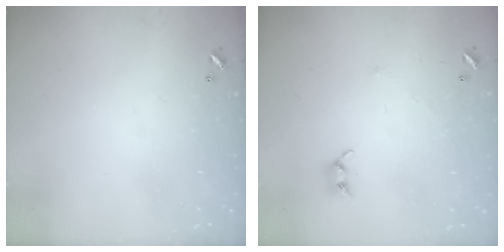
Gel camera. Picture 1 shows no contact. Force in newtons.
{"total": 4.8, "press": 4.8, "slide": 0.8}